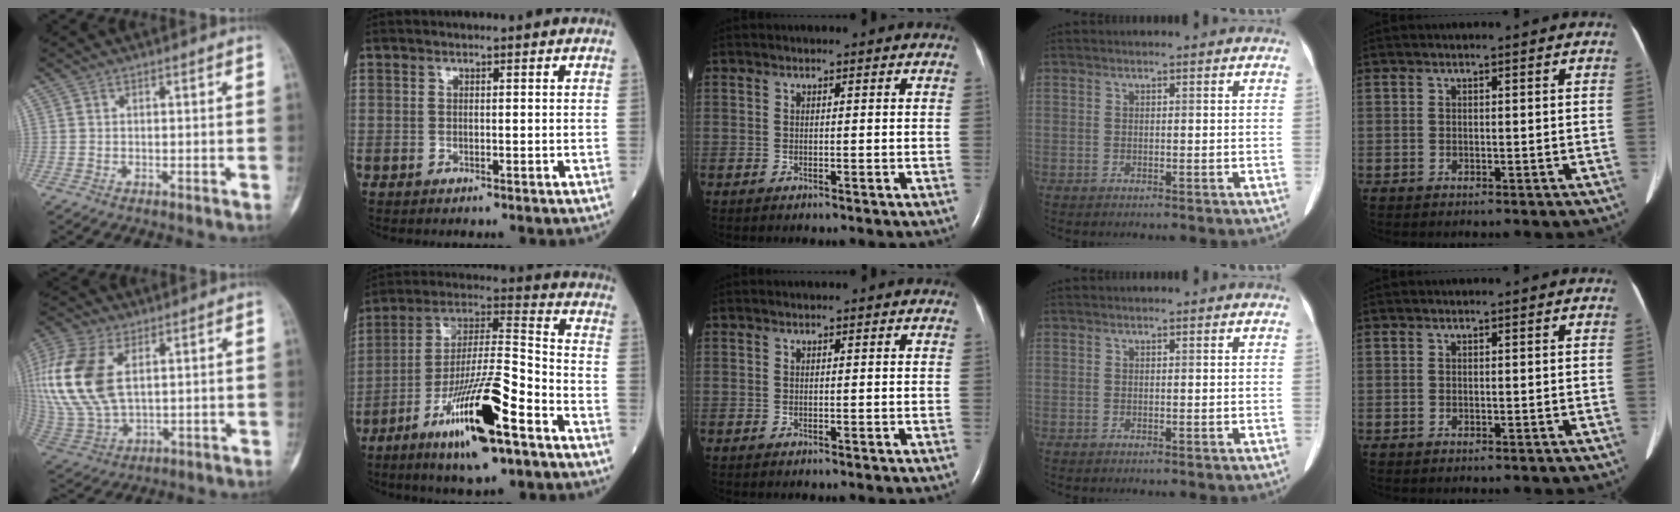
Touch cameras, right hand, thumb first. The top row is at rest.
{"thumb": {"total": 18.7, "force": [4.6, 10.6, 14.7], "torque": [-0.337, -0.012, 0.094]}, "index": {"total": 18.5, "force": [-9.9, 2.5, 15.5], "torque": [-0.298, -0.024, -0.169]}}